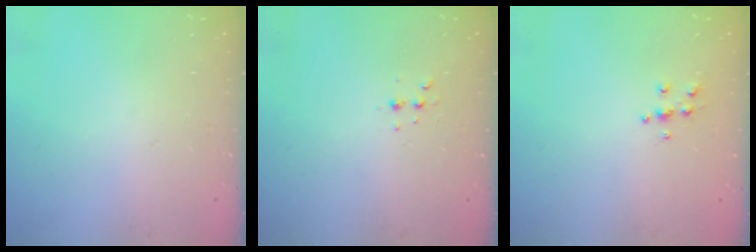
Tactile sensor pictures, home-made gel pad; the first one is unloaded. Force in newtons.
{"total": 3.1, "press": 3.0, "slide": 0.6}
{"total": 5.5, "press": 5.4, "slide": 0.6}